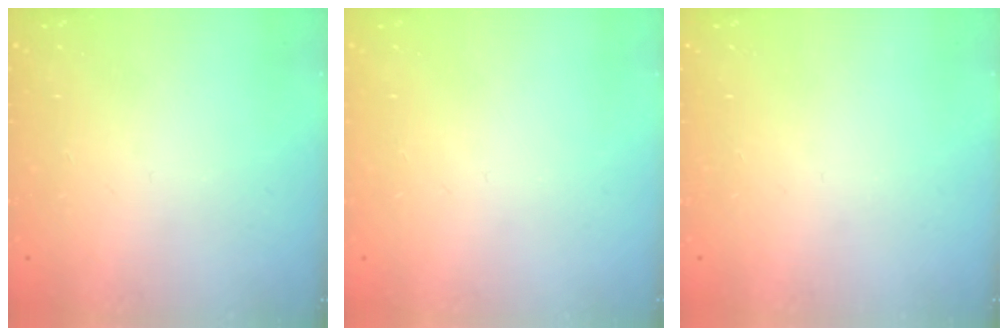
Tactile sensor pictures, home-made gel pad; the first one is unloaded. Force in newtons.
{"total": 0.0}
{"total": 0.0}